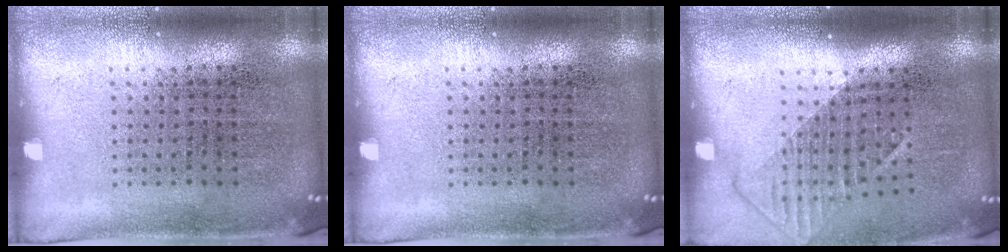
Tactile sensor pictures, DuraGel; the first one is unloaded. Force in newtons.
{"total": 0.0}
{"total": 1.3, "press": 1.0, "slide": 0.9}